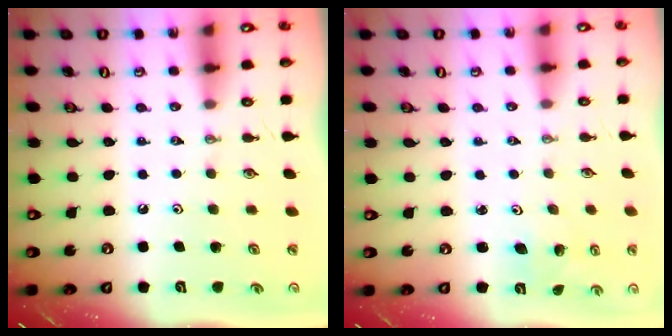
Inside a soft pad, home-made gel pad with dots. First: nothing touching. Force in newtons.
{"total": 2.0, "press": 2.0, "slide": 0.1}